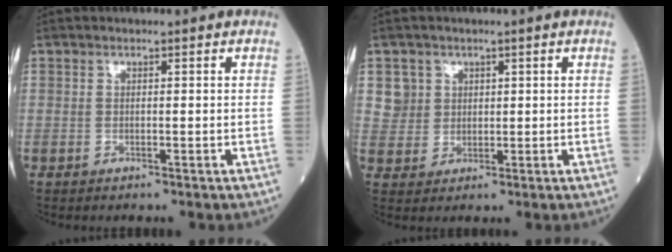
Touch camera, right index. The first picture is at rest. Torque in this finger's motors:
{"motor_torque": [-0.20, 0.19, -0.09, -0.02]}